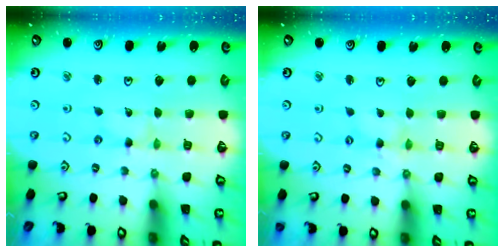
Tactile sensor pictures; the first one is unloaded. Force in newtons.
{"total": 1.2, "press": 1.2, "slide": 0.3}